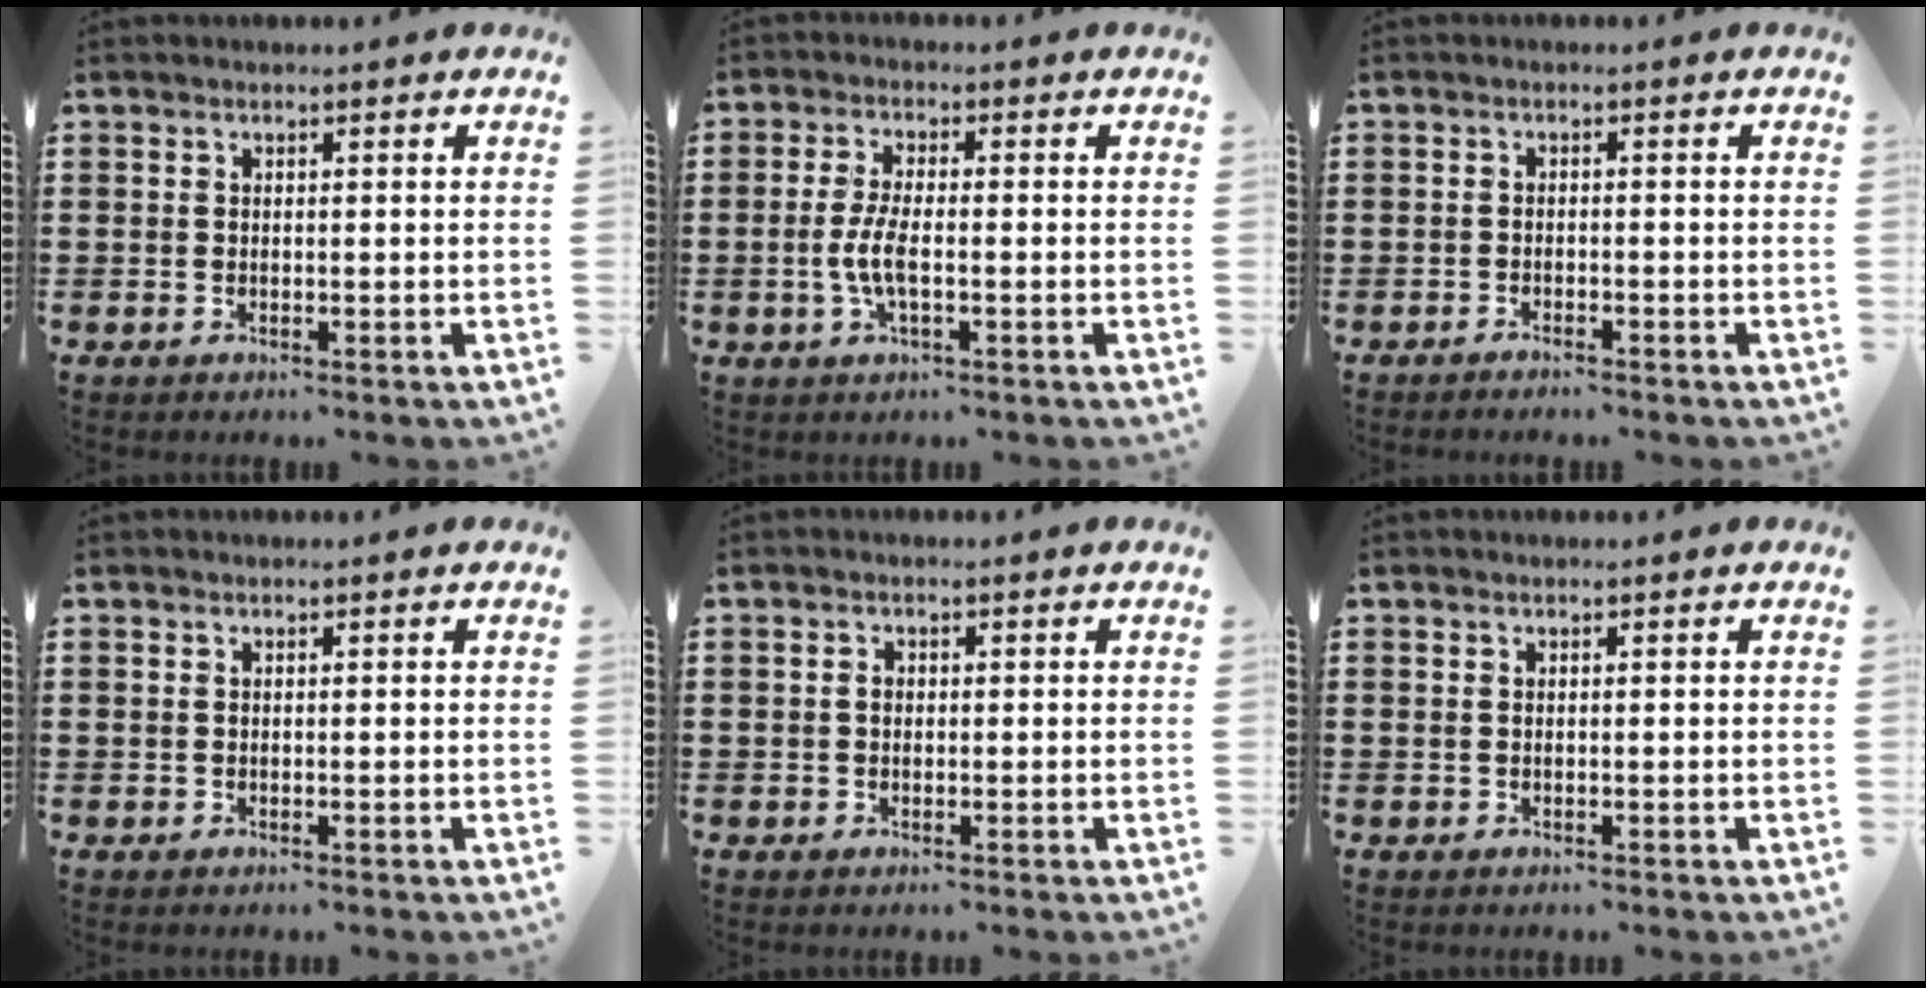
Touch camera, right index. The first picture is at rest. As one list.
[{"total": 4.6, "force": [-1.1, 1.5, 4.3], "torque": [-0.103, -0.004, -0.029]}, {"total": 1.0, "force": [-1.0, 0.1, 0.0], "torque": [-0.004, 0.002, -0.020]}, {"total": 0.0}, {"total": 0.9, "force": [0.0, 0.7, 0.6], "torque": [-0.013, 0.003, -0.001]}, {"total": 0.0}]